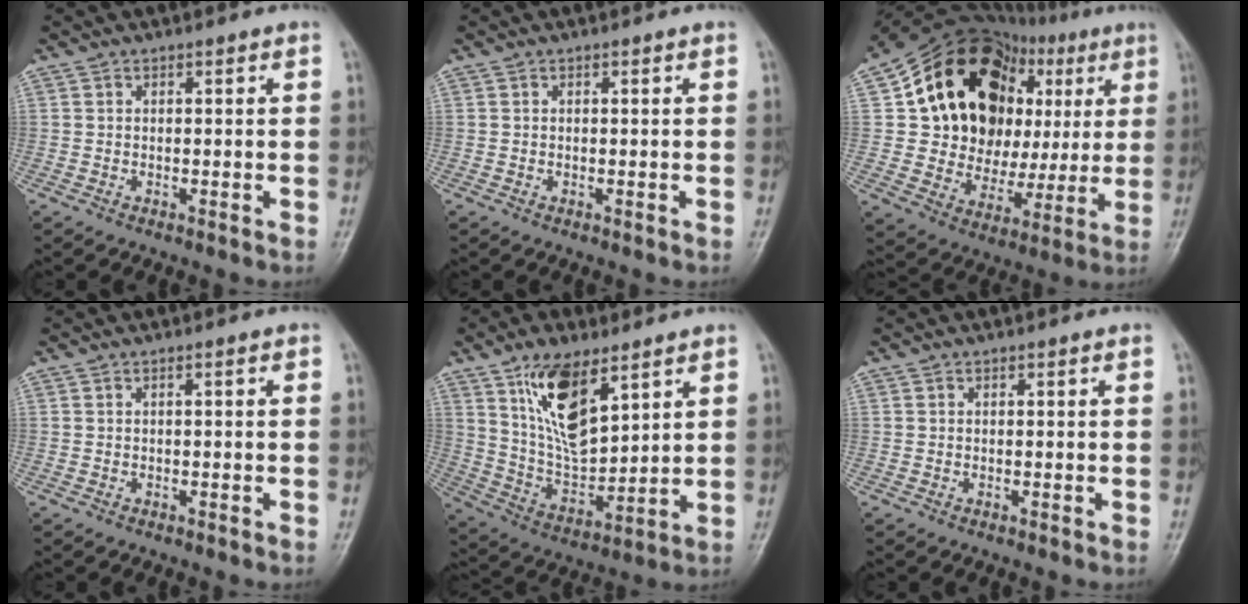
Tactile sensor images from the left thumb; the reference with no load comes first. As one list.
[{"total": 0.0}, {"total": 25.7, "force": [6.9, 18.4, 16.6], "torque": [-0.179, 0.025, 0.121]}, {"total": 0.6, "force": [0.0, 0.2, 0.6], "torque": [-0.006, 0.002, 0.001]}, {"total": 14.6, "force": [7.7, 6.6, 10.5], "torque": [-0.162, -0.042, 0.157]}, {"total": 0.0}]